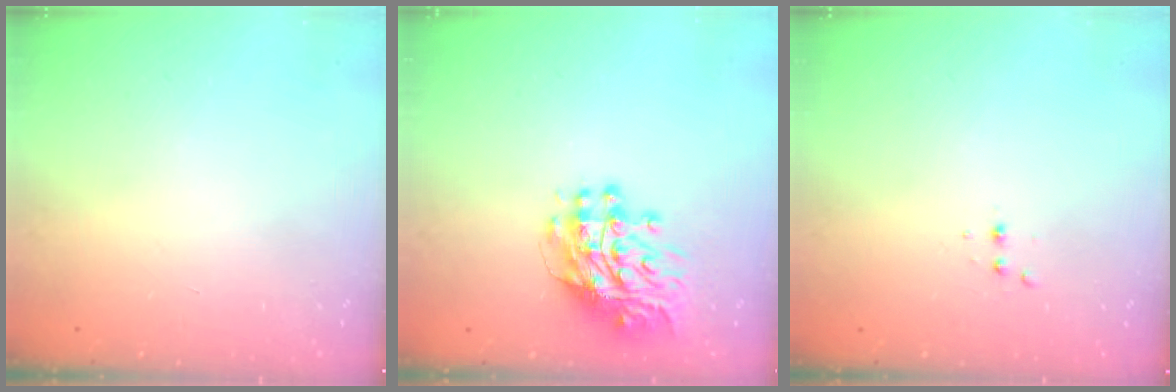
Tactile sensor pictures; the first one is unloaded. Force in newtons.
{"total": 11.7, "press": 11.6, "slide": 1.2}
{"total": 2.5, "press": 2.4, "slide": 0.5}